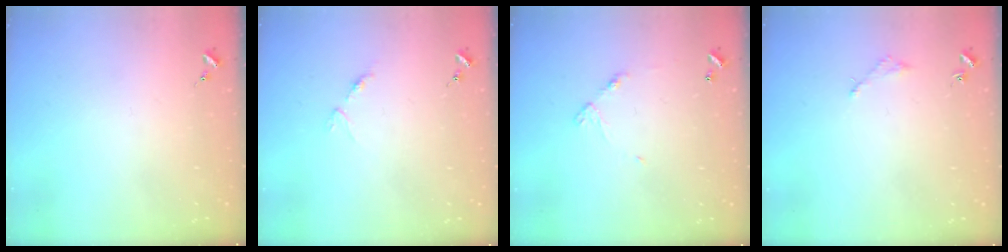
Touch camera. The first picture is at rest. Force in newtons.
{"total": 3.0, "press": 2.9, "slide": 0.4}
{"total": 5.9, "press": 5.9, "slide": 0.5}
{"total": 2.0, "press": 2.0, "slide": 0.2}